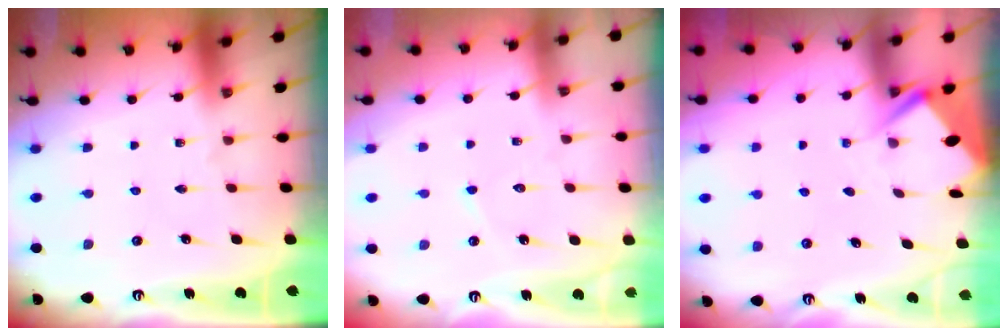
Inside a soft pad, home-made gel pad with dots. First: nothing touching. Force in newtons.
{"total": 3.9, "press": 3.8, "slide": 0.4}
{"total": 2.9, "press": 2.8, "slide": 0.4}